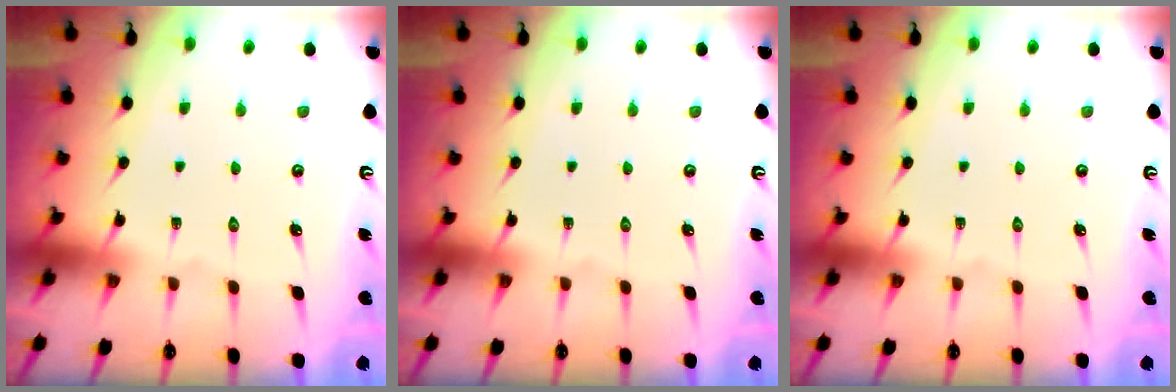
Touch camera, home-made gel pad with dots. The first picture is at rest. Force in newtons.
{"total": 0.0}
{"total": 0.0}